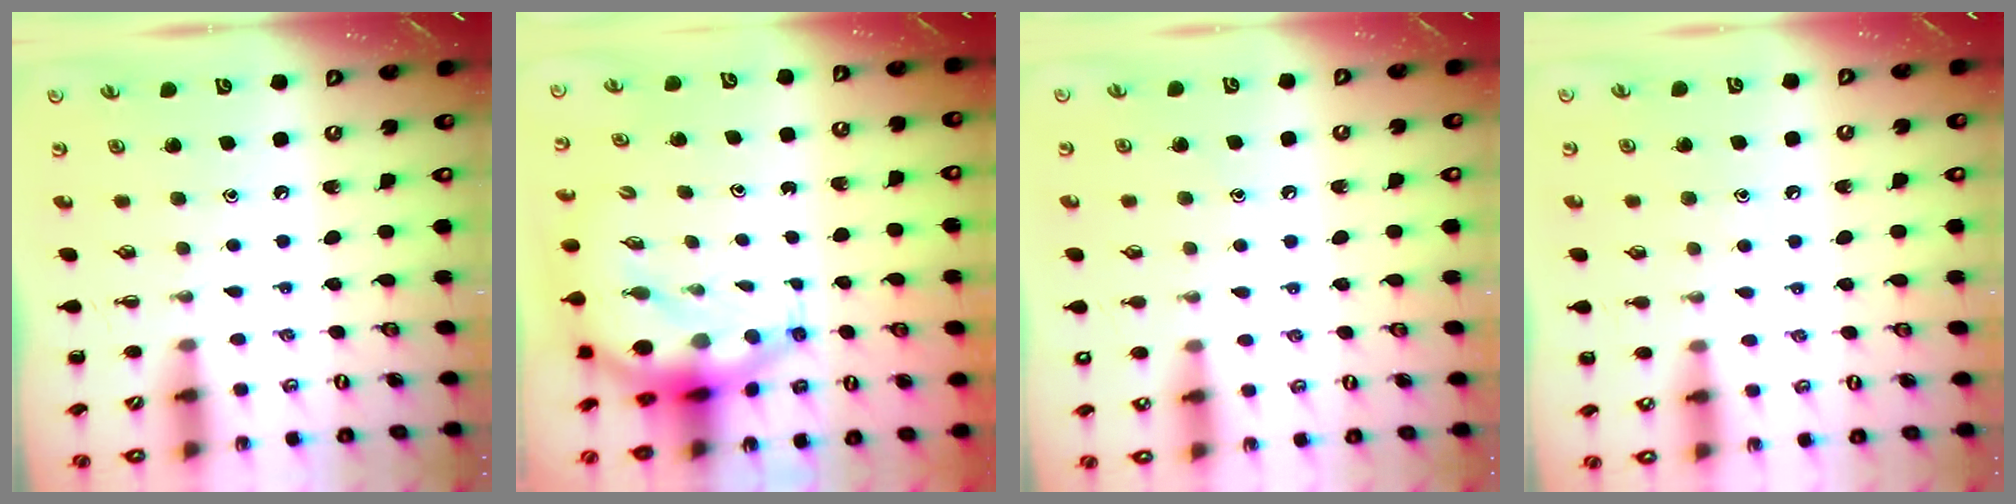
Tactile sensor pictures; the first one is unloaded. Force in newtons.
{"total": 9.9, "press": 9.5, "slide": 2.7}
{"total": 5.1, "press": 4.9, "slide": 1.5}
{"total": 5.5, "press": 5.3, "slide": 1.5}